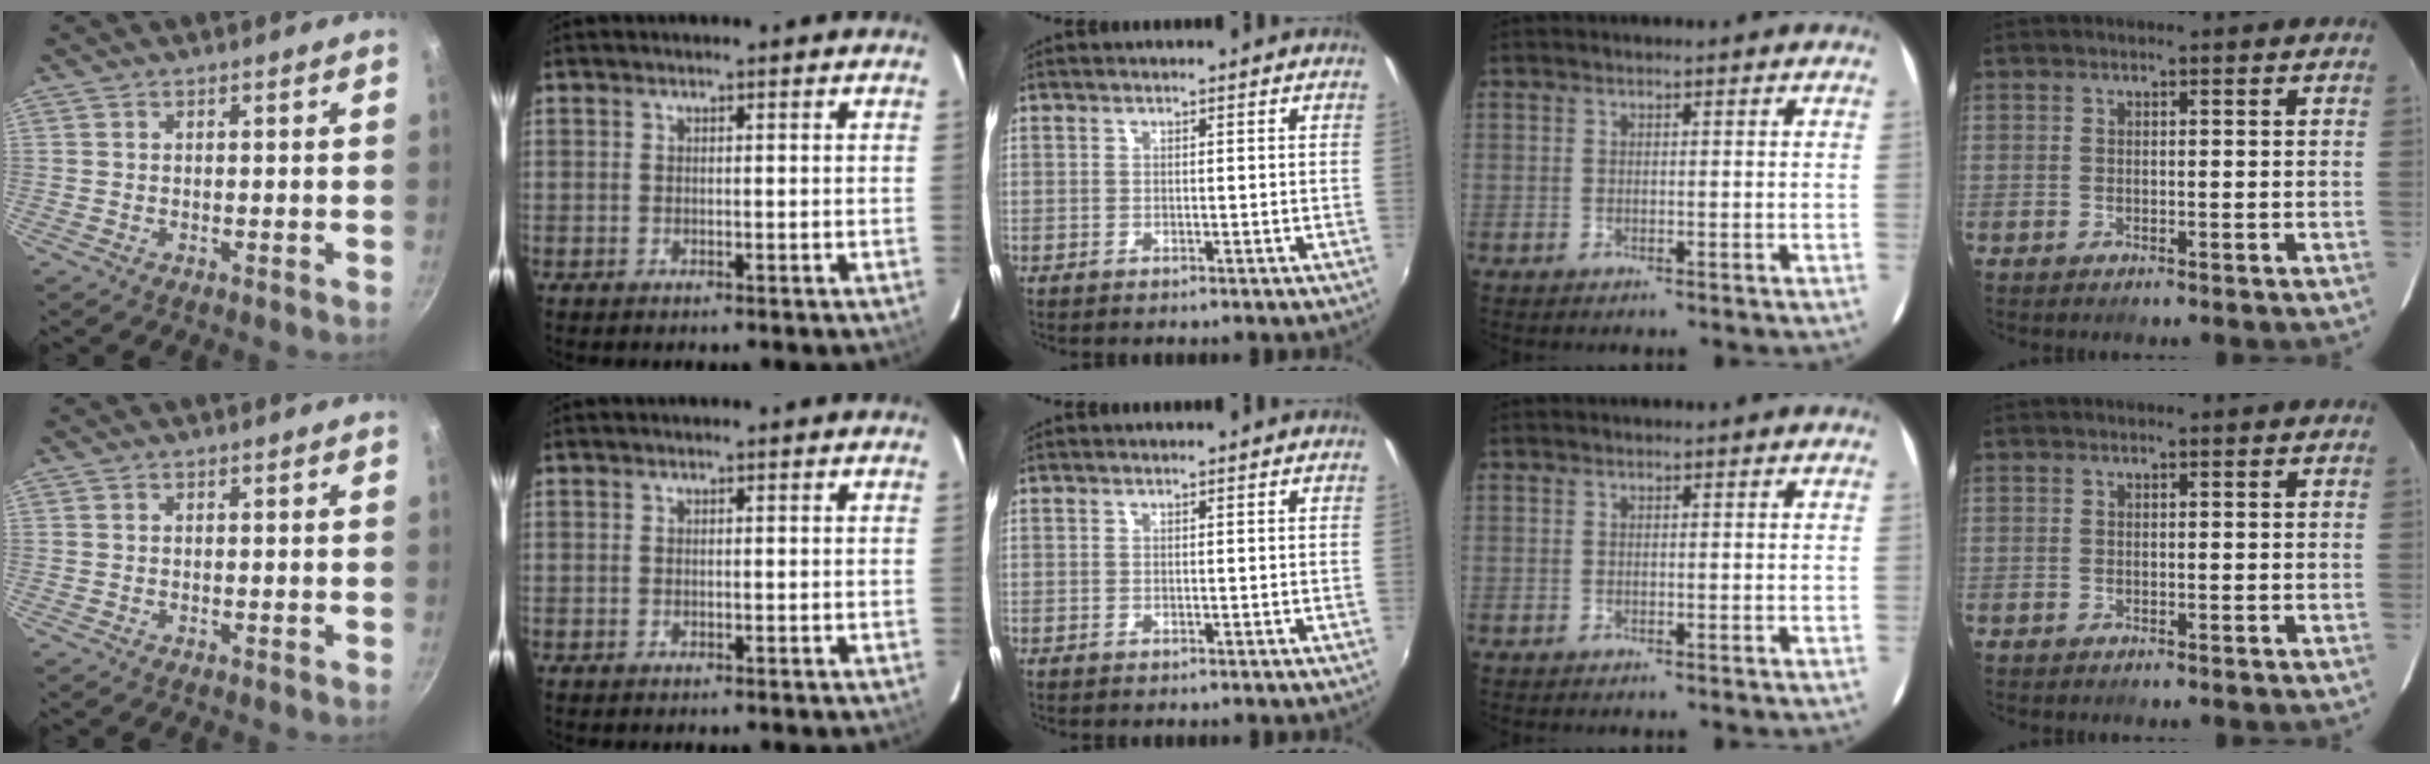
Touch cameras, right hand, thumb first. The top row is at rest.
{}